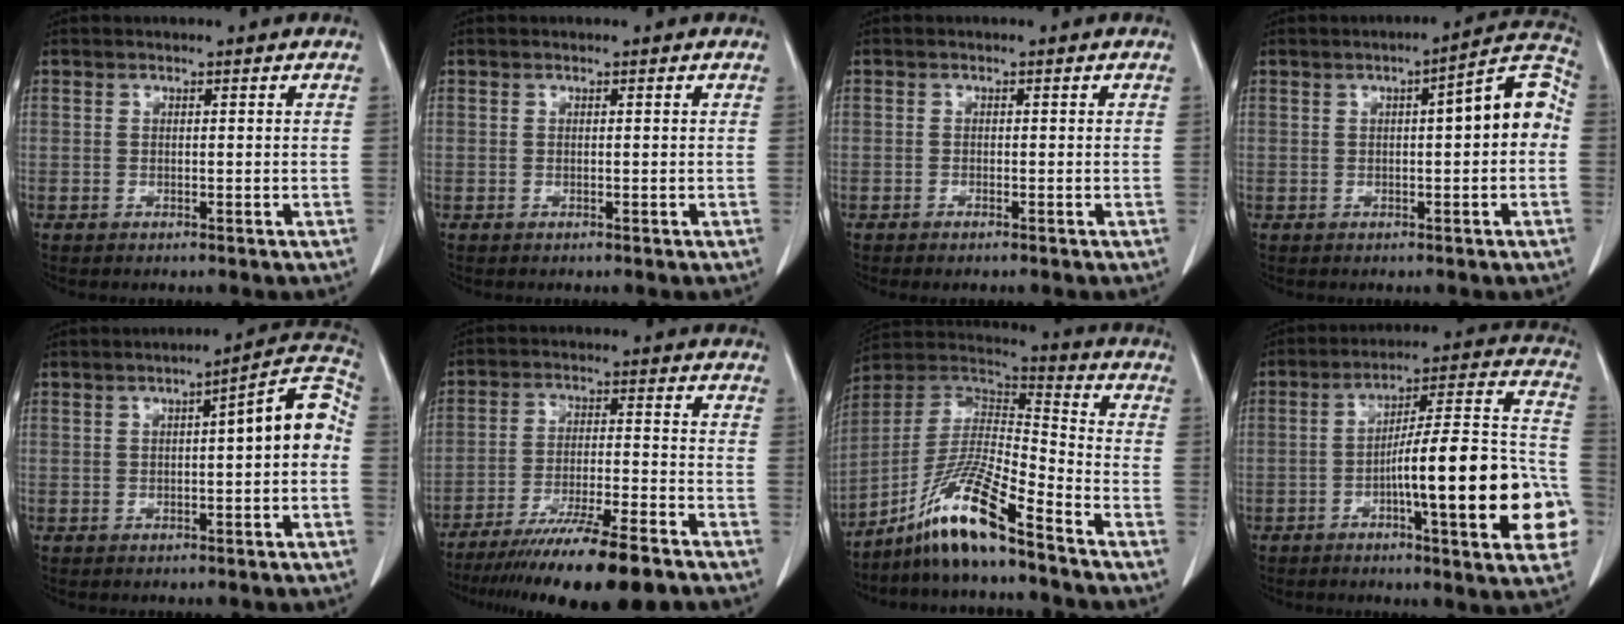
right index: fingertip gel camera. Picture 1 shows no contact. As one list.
[{"total": 0.0}, {"total": 0.7, "force": [-0.6, 0.0, 0.4], "torque": [-0.013, -0.002, -0.007]}, {"total": 8.1, "force": [0.4, 1.5, 8.0], "torque": [-0.100, 0.031, -0.002]}, {"total": 7.9, "force": [0.1, 1.2, 7.8], "torque": [-0.098, 0.029, -0.006]}, {"total": 16.9, "force": [-13.5, 0.8, 10.3], "torque": [-0.159, -0.032, -0.217]}, {"total": 13.6, "force": [-9.6, 0.5, 9.6], "torque": [-0.190, 0.004, -0.180]}, {"total": 22.3, "force": [-6.1, 2.6, 21.3], "torque": [-0.229, 0.025, -0.080]}]